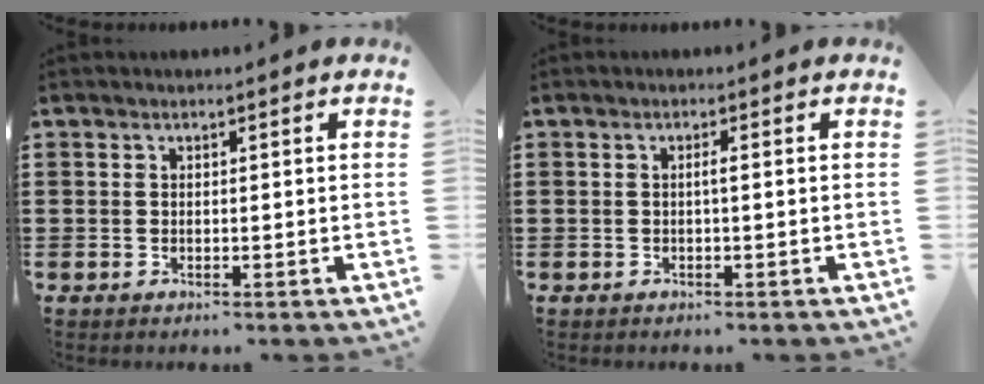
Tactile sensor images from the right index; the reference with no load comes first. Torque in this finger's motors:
{"motor_torque": [0.27, -0.26, 0.02, 0.04]}